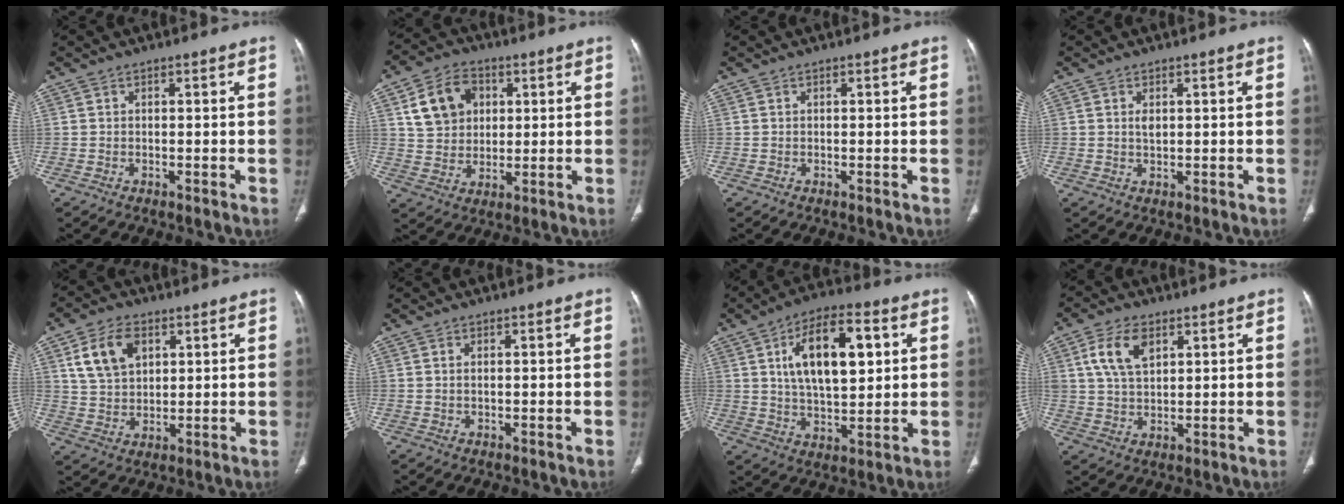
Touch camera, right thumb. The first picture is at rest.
{"total": 11.1, "force": [3.6, 8.8, 5.8], "torque": [-0.074, 0.000, 0.066]}
{"total": 0.0}
{"total": 1.7, "force": [0.5, 0.9, 1.3], "torque": [-0.020, -0.003, 0.010]}
{"total": 9.6, "force": [3.9, 6.4, 6.0], "torque": [-0.094, -0.008, 0.077]}
{"total": 0.6, "force": [0.1, 0.3, 0.5], "torque": [-0.013, 0.002, 0.003]}
{"total": 15.8, "force": [4.4, 7.5, 13.1], "torque": [-0.192, -0.002, 0.074]}
{"total": 8.3, "force": [3.4, 4.9, 5.8], "torque": [-0.104, -0.008, 0.067]}